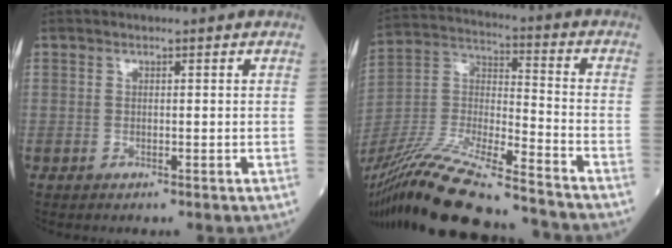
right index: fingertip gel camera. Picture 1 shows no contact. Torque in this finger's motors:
{"motor_torque": [1.11, -1.02, 0.67, 0.21]}